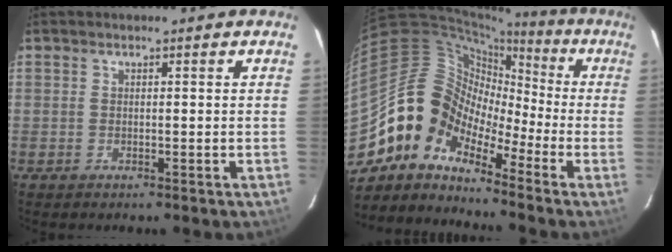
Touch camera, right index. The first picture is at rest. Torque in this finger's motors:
{"motor_torque": [0.87, -0.63, 0.91, 0.11]}